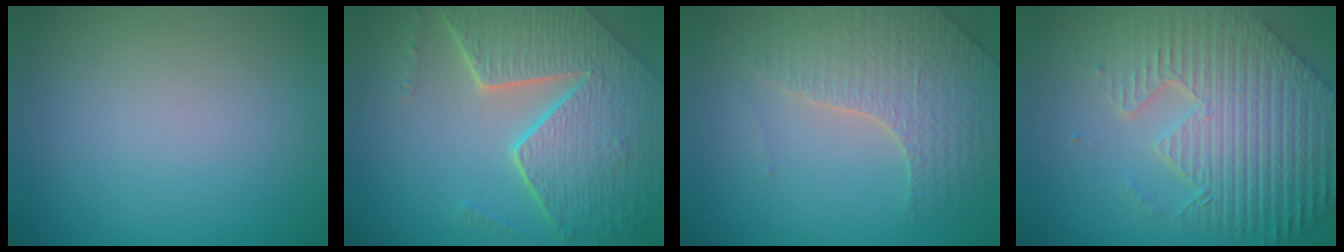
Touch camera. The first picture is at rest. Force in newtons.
{"total": 8.1, "press": 5.9, "slide": 5.5}
{"total": 3.7, "press": 3.6, "slide": 1.0}
{"total": 9.5, "press": 6.5, "slide": 6.8}